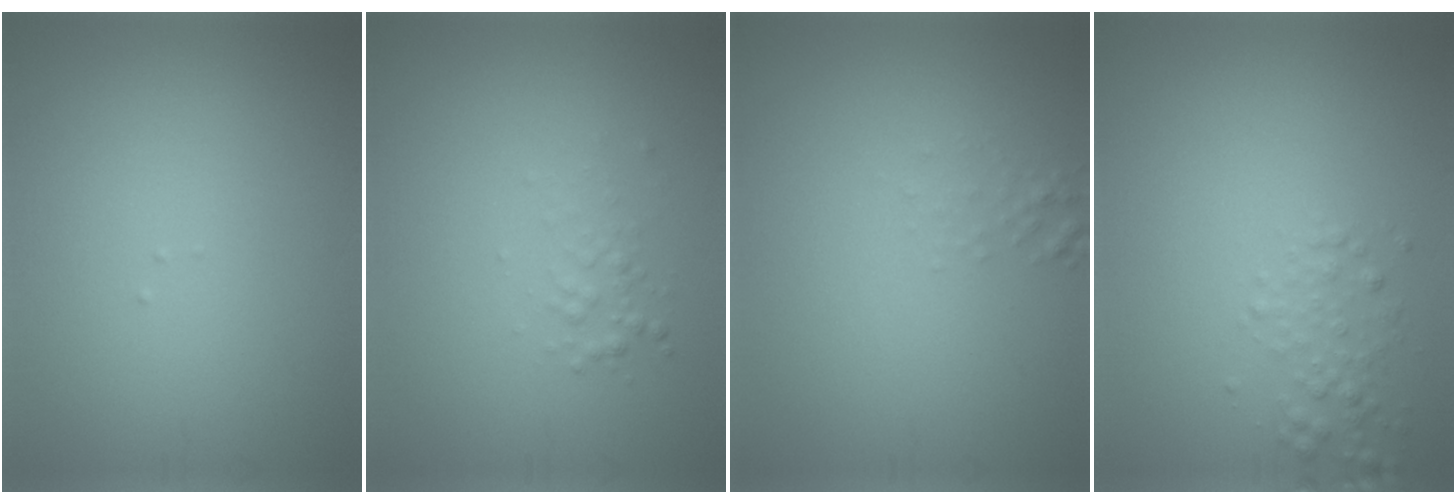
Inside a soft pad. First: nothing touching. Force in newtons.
{"total": 1.2, "press": 1.2, "slide": 0.1}
{"total": 0.8, "press": 0.8, "slide": 0.1}
{"total": 1.8, "press": 1.8, "slide": 0.1}